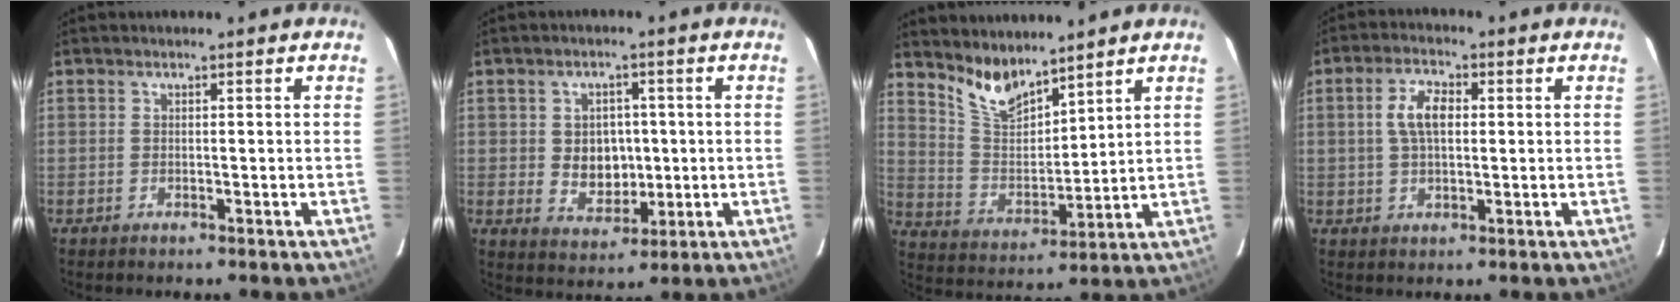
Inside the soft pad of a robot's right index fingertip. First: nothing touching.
{"total": 6.7, "force": [0.2, 5.6, 3.7], "torque": [-0.067, 0.004, 0.019]}
{"total": 9.0, "force": [7.6, 3.0, 3.9], "torque": [-0.075, -0.005, 0.153]}
{"total": 6.2, "force": [1.0, 3.2, 5.3], "torque": [-0.100, 0.013, 0.019]}